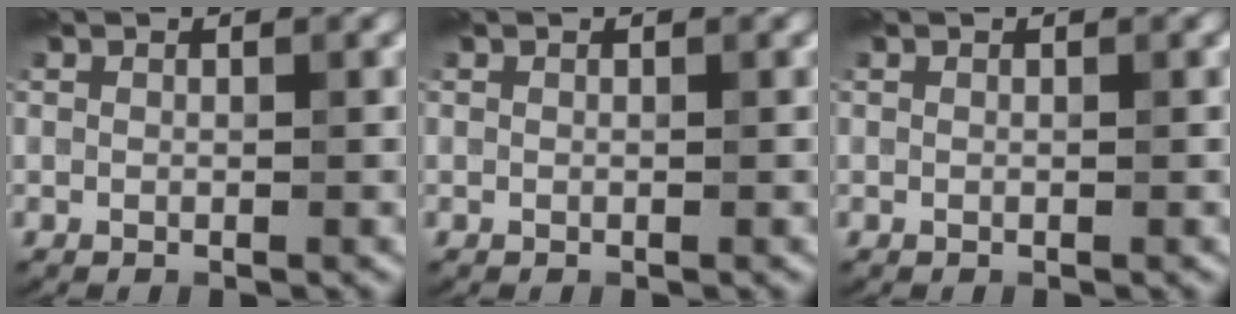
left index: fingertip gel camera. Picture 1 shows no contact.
{"total": 0.0}
{"total": 0.0}